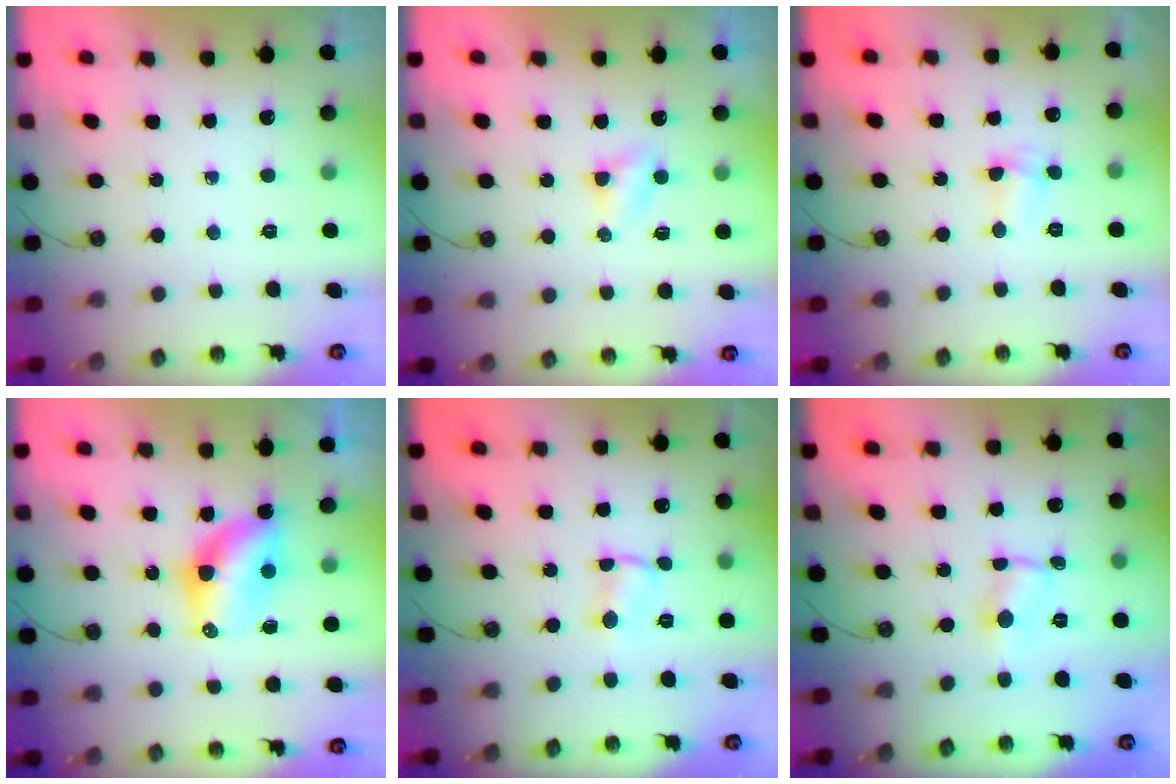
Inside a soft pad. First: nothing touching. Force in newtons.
{"total": 2.7, "press": 2.7, "slide": 0.3}
{"total": 3.0, "press": 2.9, "slide": 0.6}
{"total": 8.1, "press": 7.9, "slide": 1.8}
{"total": 1.9, "press": 1.9, "slide": 0.0}
{"total": 1.1, "press": 1.0, "slide": 0.2}